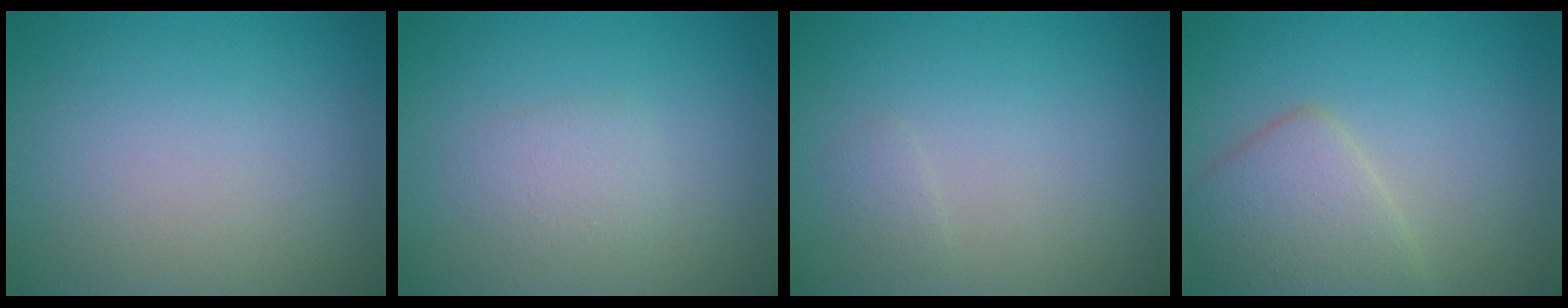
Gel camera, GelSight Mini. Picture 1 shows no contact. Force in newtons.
{"total": 1.6, "press": 1.6, "slide": 0.1}
{"total": 0.7, "press": 0.7, "slide": 0.1}
{"total": 4.2, "press": 4.2, "slide": 0.4}